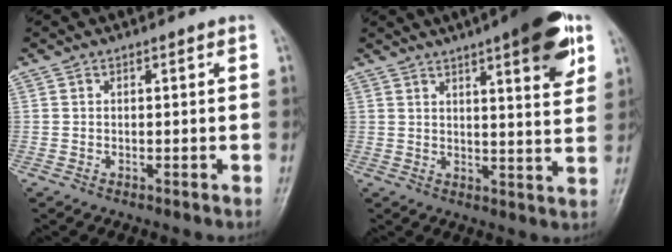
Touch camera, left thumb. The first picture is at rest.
{"total": 13.9, "force": [7.3, 3.2, 11.3], "torque": [-0.133, -0.025, 0.094]}